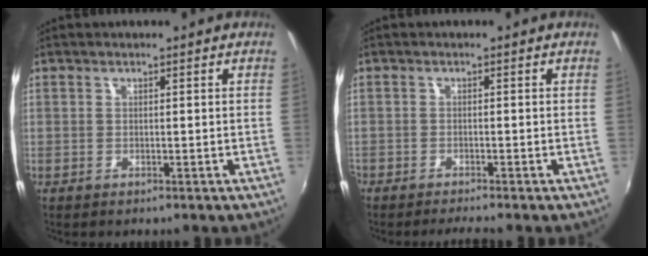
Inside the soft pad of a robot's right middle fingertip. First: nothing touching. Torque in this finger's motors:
{"motor_torque": [0.98, -1.16, 0.21, 0.13]}